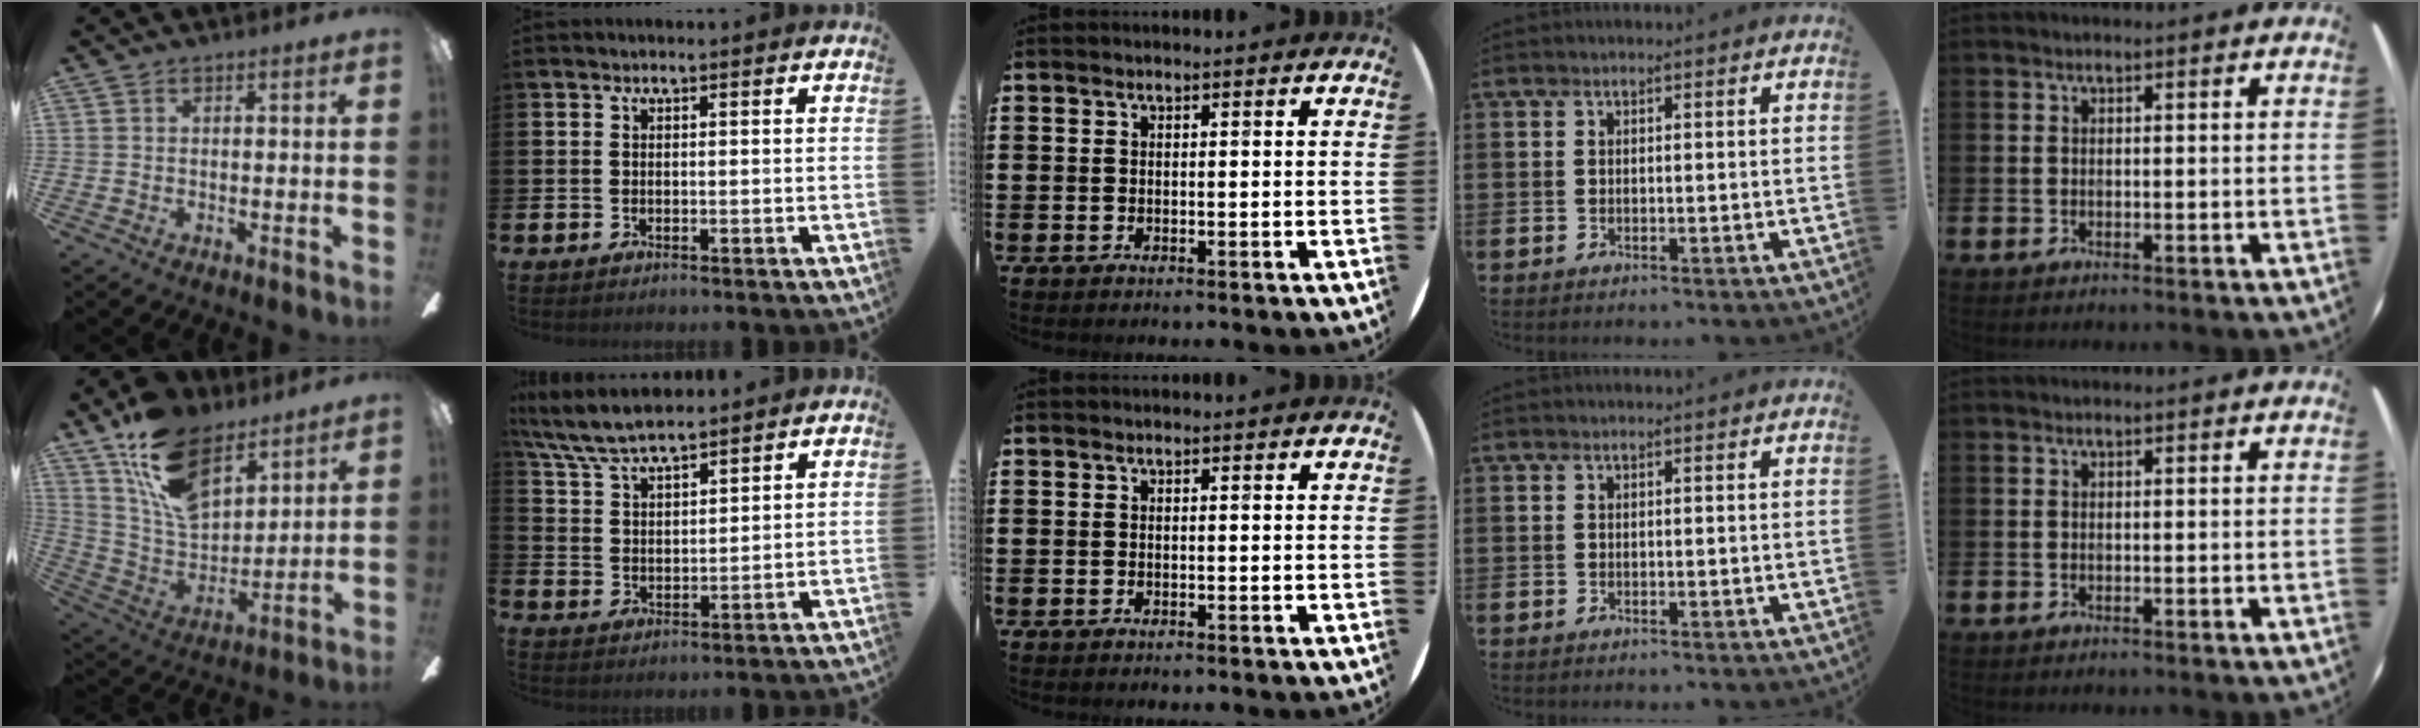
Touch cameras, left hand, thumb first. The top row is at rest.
{"thumb": {"total": 17.6, "force": [11.0, 9.6, 9.9], "torque": [-0.203, -0.049, 0.208]}, "index": {"total": 7.0, "force": [6.6, 1.0, 2.0], "torque": [-0.068, -0.025, 0.122]}}